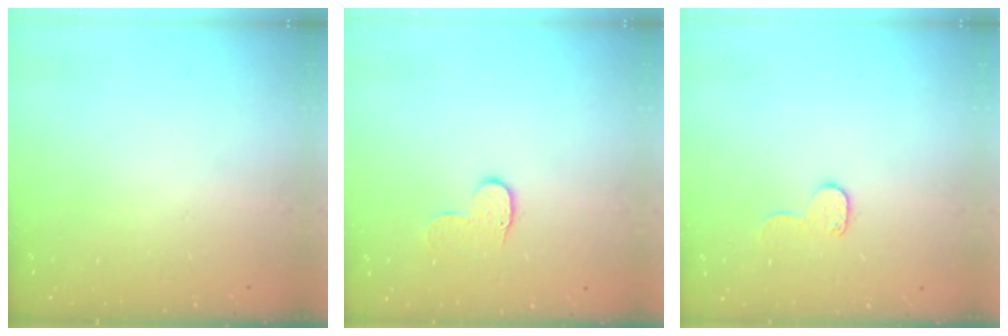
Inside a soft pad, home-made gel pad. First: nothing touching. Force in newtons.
{"total": 6.6, "press": 6.6, "slide": 0.6}
{"total": 8.4, "press": 8.4, "slide": 0.5}